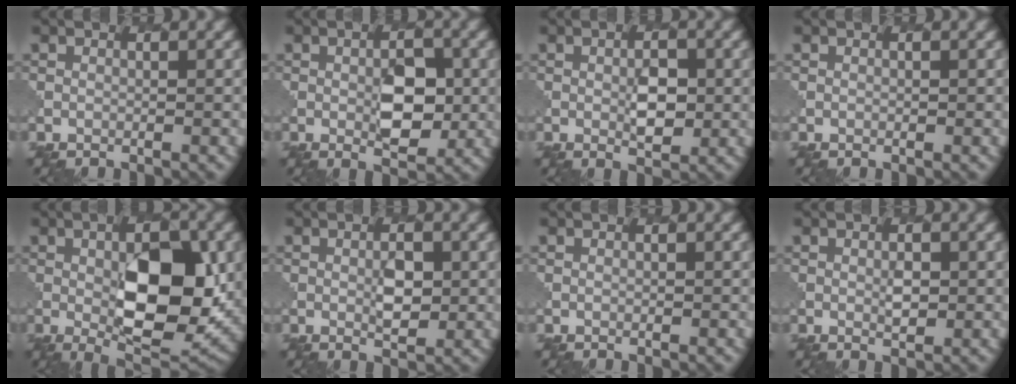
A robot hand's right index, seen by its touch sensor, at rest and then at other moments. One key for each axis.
{"total": 3.9, "fx": 0.0, "fy": 1.8, "fz": 3.5, "tx": -0.052, "ty": -0.003, "tz": 0.003}
{"total": 2.5, "fx": 0.1, "fy": 1.2, "fz": 2.2, "tx": -0.034, "ty": -0.004, "tz": 0.005}
{"total": 0.0}
{"total": 10.5, "fx": -0.2, "fy": 4.2, "fz": 9.6, "tx": -0.139, "ty": -0.005, "tz": 0.005}
{"total": 2.1, "fx": 0.3, "fy": 0.9, "fz": 1.9, "tx": -0.033, "ty": -0.005, "tz": 0.009}
{"total": 0.0}
{"total": 1.2, "fx": 0.3, "fy": 0.6, "fz": 1.0, "tx": -0.015, "ty": -0.002, "tz": 0.008}